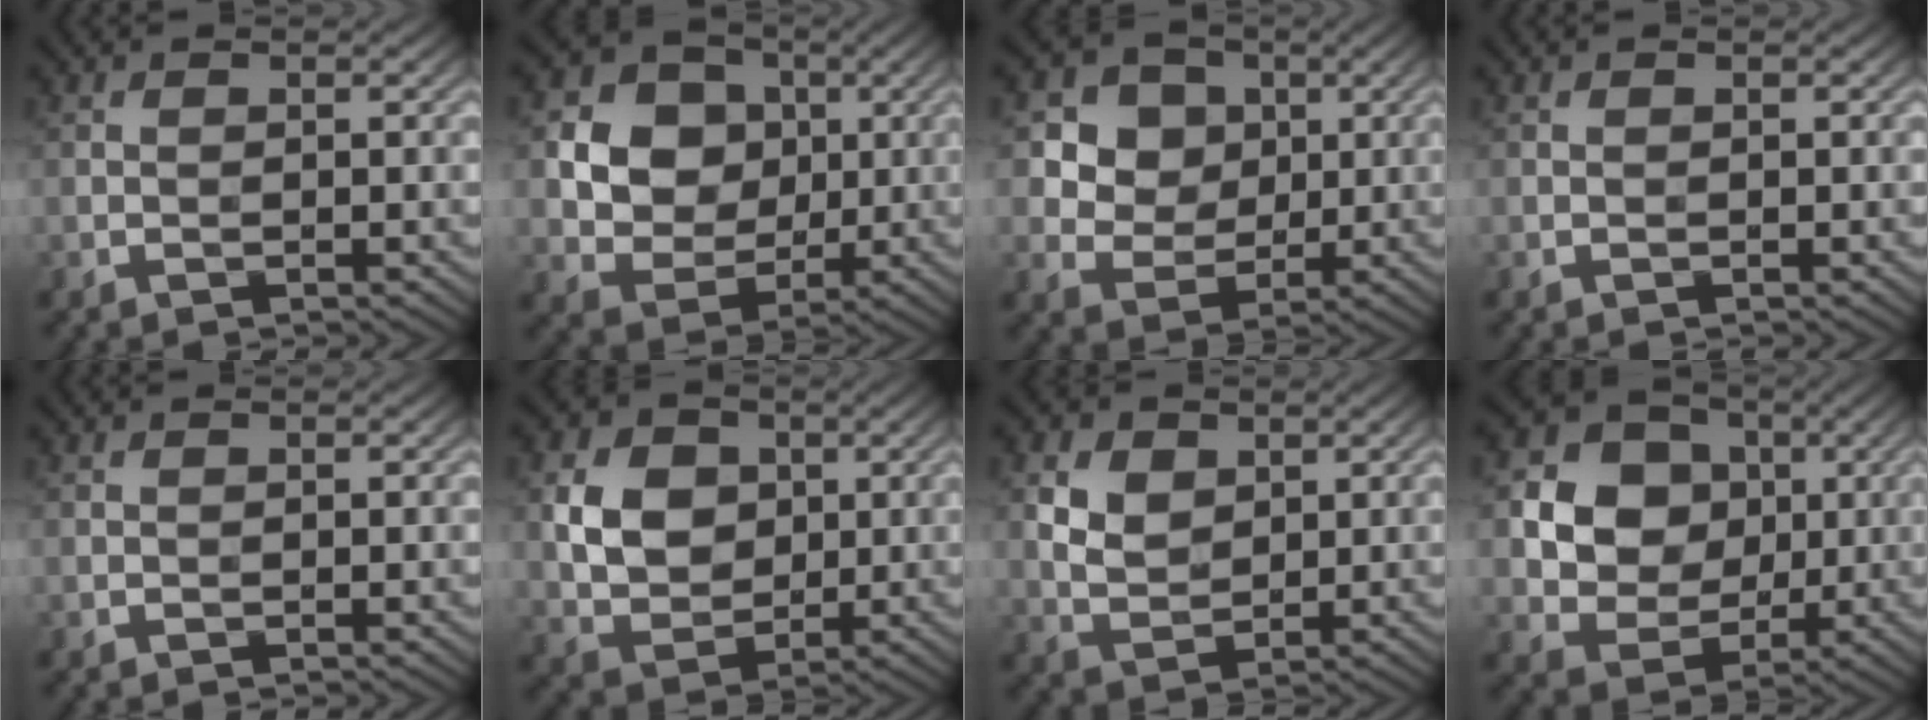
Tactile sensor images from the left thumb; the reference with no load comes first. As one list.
[{"total": 9.3, "force": [1.8, 8.1, 4.2], "torque": [-0.110, 0.013, 0.035]}, {"total": 7.6, "force": [2.5, 6.5, 3.1], "torque": [-0.093, 0.000, 0.049]}, {"total": 0.0}, {"total": 0.0}, {"total": 7.2, "force": [1.2, 5.8, 4.1], "torque": [-0.099, 0.001, 0.016]}, {"total": 5.0, "force": [1.8, 3.6, 2.8], "torque": [-0.071, 0.000, 0.034]}, {"total": 10.3, "force": [1.9, 9.0, 4.7], "torque": [-0.124, 0.020, 0.042]}]